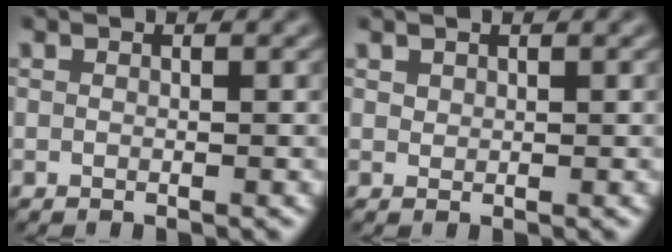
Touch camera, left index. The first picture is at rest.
{"total": 0.7, "force": [0.6, 0.3, 0.1], "torque": [-0.002, 0.000, 0.016]}